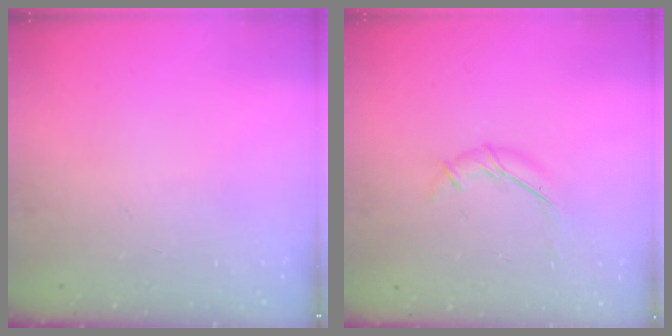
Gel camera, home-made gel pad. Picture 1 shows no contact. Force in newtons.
{"total": 7.7, "press": 7.6, "slide": 0.8}